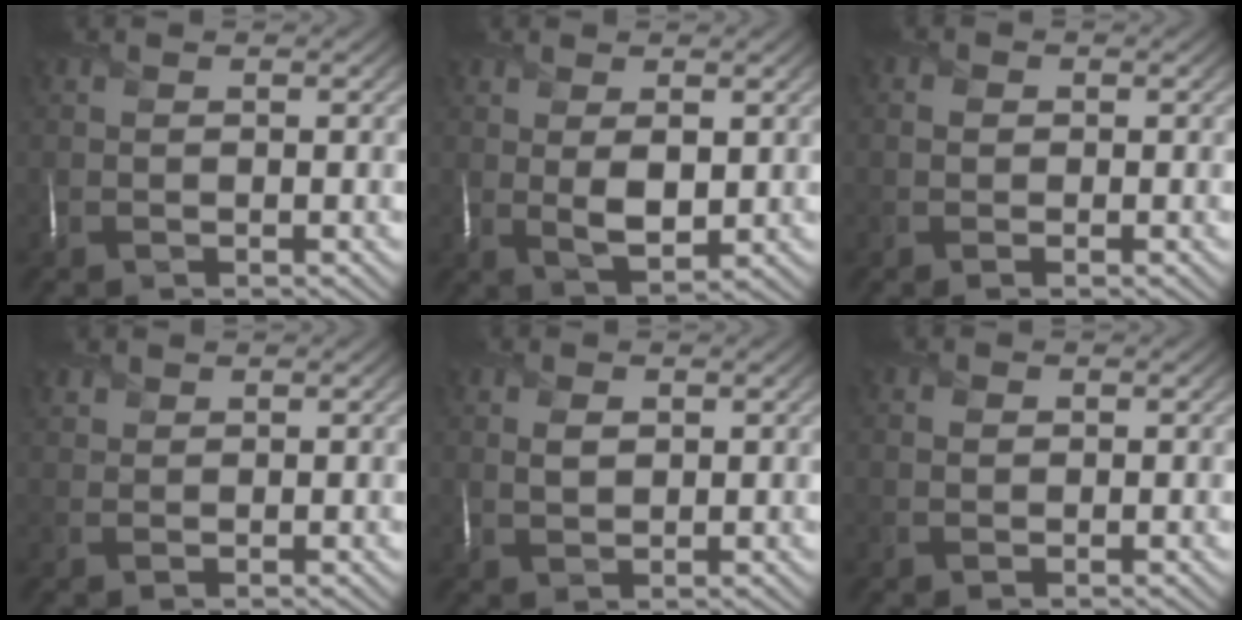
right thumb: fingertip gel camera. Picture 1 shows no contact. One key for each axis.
{"total": 4.2, "fx": 0.9, "fy": 2.1, "fz": 3.5, "tx": -0.073, "ty": -0.006, "tz": 0.023}
{"total": 1.3, "fx": -0.2, "fy": 1.0, "fz": 0.8, "tx": -0.018, "ty": -0.002, "tz": -0.007}
{"total": 1.3, "fx": 1.1, "fy": 0.7, "fz": 0.2, "tx": -0.007, "ty": 0.003, "tz": 0.028}
{"total": 1.9, "fx": 0.9, "fy": 1.2, "fz": 1.2, "tx": -0.027, "ty": -0.001, "tz": 0.018}
{"total": 0.8, "fx": 0.1, "fy": 0.7, "fz": 0.4, "tx": -0.013, "ty": -0.003, "tz": 0.001}